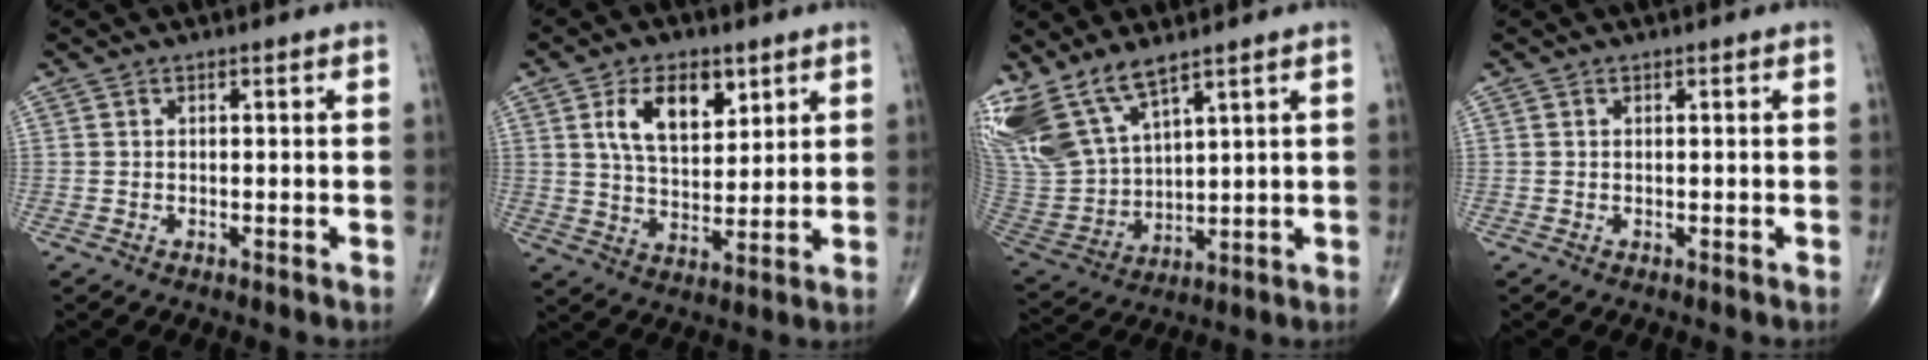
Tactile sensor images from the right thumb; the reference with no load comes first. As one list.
[{"total": 11.0, "force": [4.8, 6.1, 7.8], "torque": [-0.111, -0.021, 0.089]}, {"total": 15.8, "force": [10.7, 6.4, 9.8], "torque": [-0.207, -0.041, 0.231]}, {"total": 0.0}]